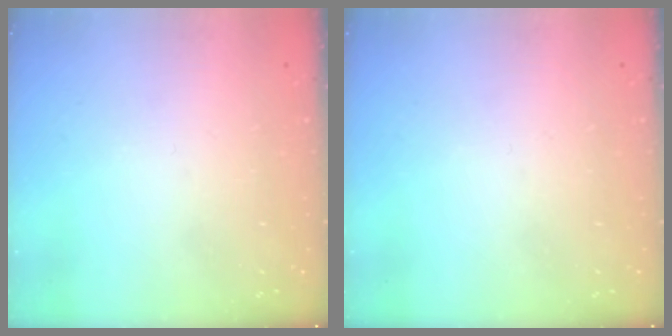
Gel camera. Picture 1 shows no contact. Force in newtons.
{"total": 0.0}